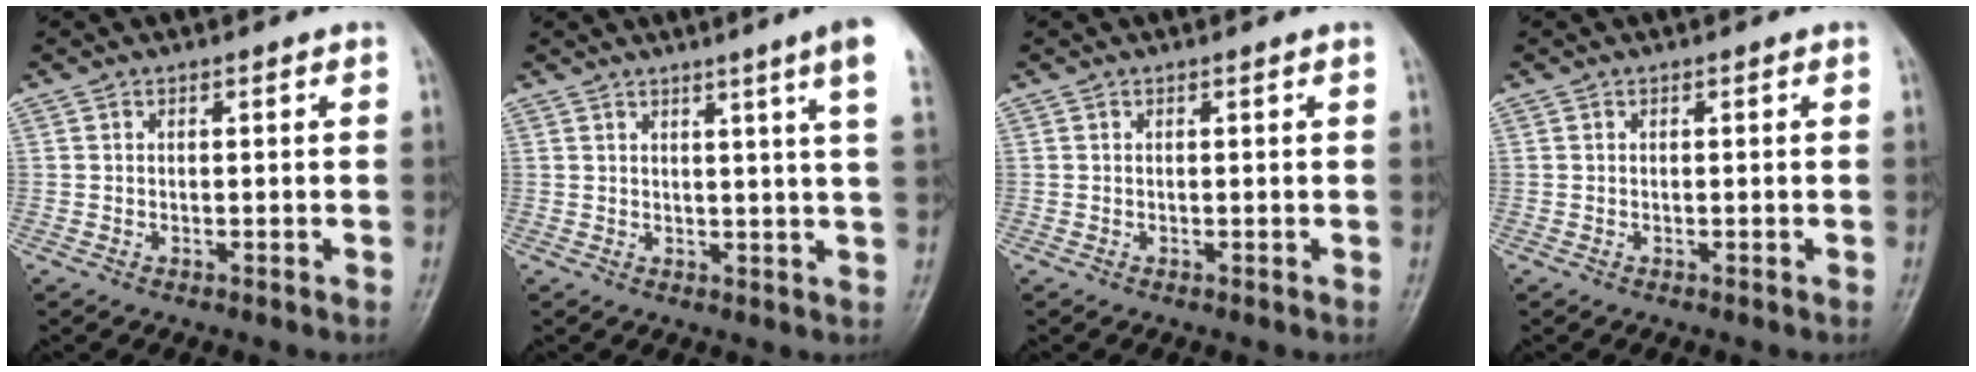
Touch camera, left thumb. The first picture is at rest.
{"total": 8.2, "force": [5.0, -1.0, 6.5], "torque": [-0.082, -0.019, 0.050]}
{"total": 0.0}
{"total": 0.0}